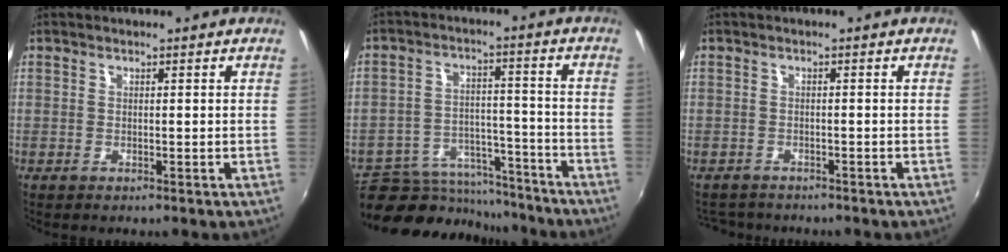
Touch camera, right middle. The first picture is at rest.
{"total": 13.4, "force": [-11.6, 6.2, 2.7], "torque": [-0.061, 0.027, -0.164]}
{"total": 4.2, "force": [-3.8, 1.6, 0.9], "torque": [-0.024, -0.010, -0.059]}